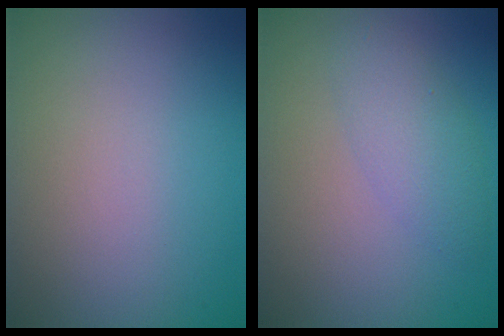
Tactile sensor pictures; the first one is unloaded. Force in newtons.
{"total": 2.7, "press": 2.7, "slide": 0.0}